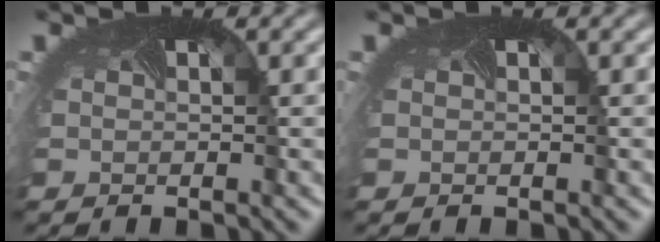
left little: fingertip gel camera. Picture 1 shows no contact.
{"total": 0.0}